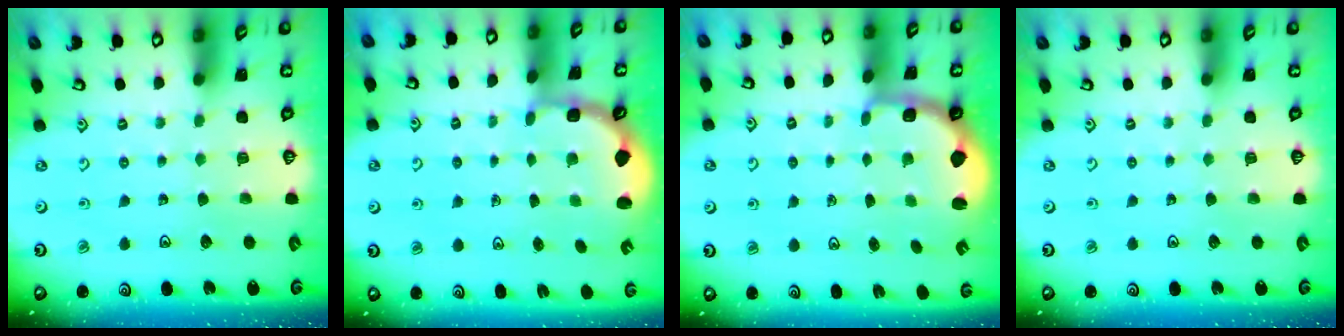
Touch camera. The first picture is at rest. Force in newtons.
{"total": 2.7, "press": 2.1, "slide": 1.7}
{"total": 2.4, "press": 1.2, "slide": 2.1}
{"total": 0.0}